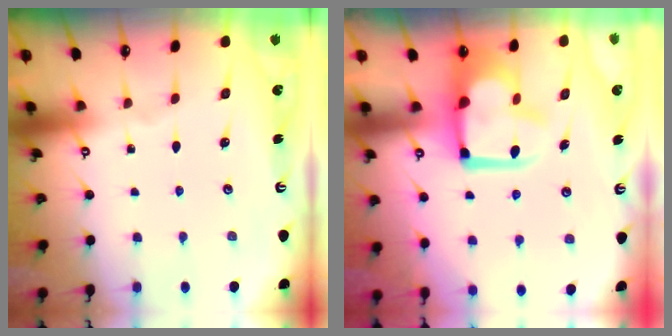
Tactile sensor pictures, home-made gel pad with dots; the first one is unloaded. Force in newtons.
{"total": 12.8, "press": 12.8, "slide": 1.0}